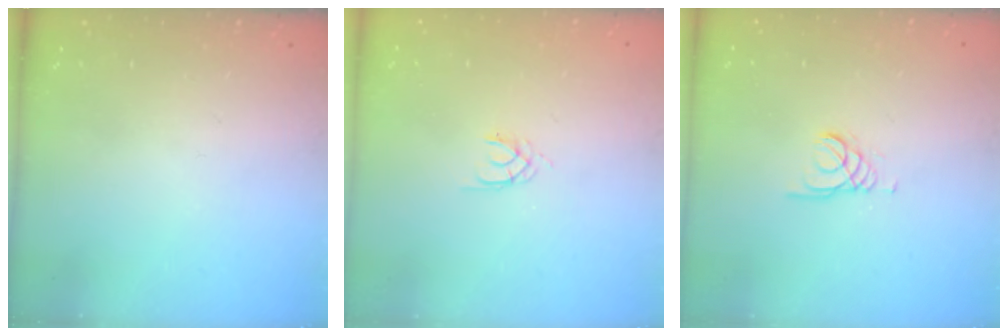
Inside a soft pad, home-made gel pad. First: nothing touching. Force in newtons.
{"total": 1.3, "press": 1.2, "slide": 0.3}
{"total": 1.5, "press": 1.5, "slide": 0.1}